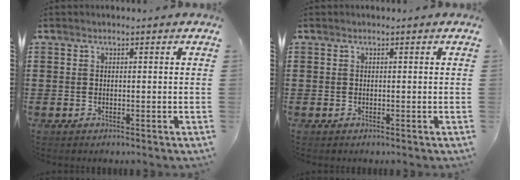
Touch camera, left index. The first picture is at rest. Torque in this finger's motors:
{"motor_torque": [-0.01, -0.01, 0.00, 0.00]}